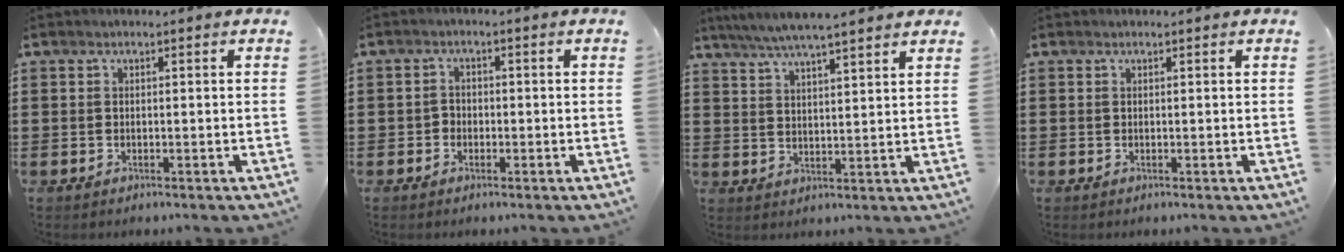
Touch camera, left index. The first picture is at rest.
{"total": 1.6, "force": [-0.7, 1.4, 0.4], "torque": [-0.012, 0.003, -0.016]}
{"total": 5.3, "force": [4.7, 0.0, 2.4], "torque": [-0.061, -0.015, 0.083]}
{"total": 0.0}